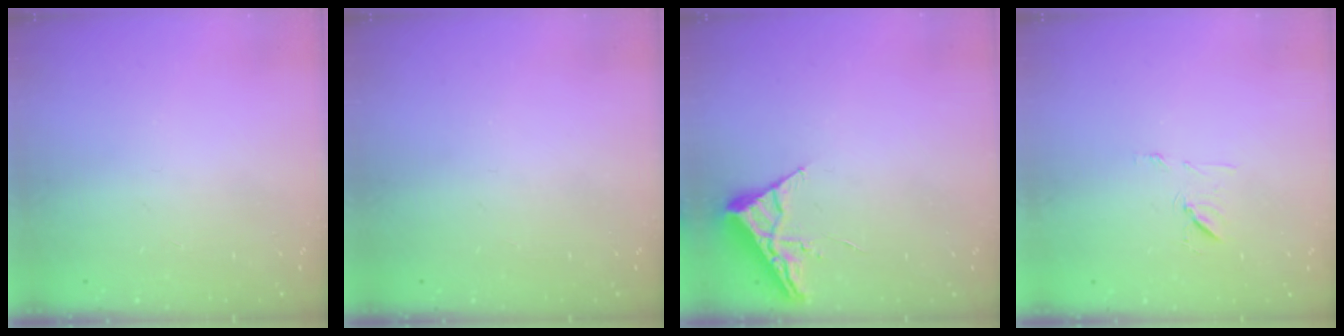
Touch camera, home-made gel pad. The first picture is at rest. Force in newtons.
{"total": 0.0}
{"total": 3.9, "press": 3.9, "slide": 0.5}
{"total": 7.2, "press": 7.2, "slide": 0.8}